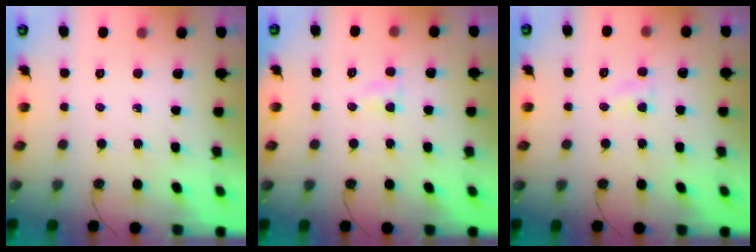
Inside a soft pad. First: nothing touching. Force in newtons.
{"total": 3.0, "press": 3.0, "slide": 0.3}
{"total": 3.0, "press": 3.0, "slide": 0.3}